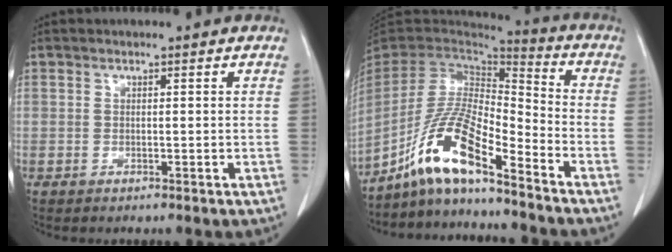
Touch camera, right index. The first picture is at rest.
{"total": 13.5, "force": [-9.0, 1.8, 9.9], "torque": [-0.199, 0.003, -0.170]}